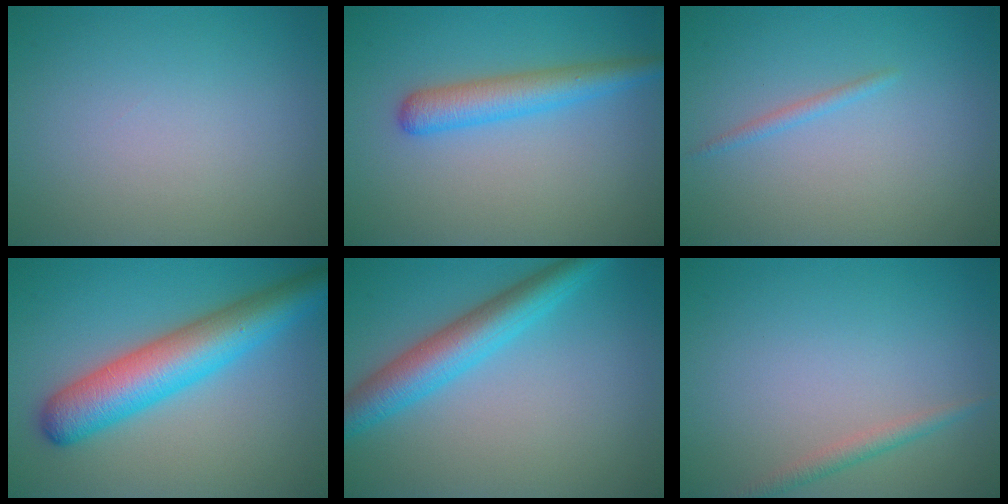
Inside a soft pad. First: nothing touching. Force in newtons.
{"total": 3.6, "press": 3.6, "slide": 0.1}
{"total": 0.8, "press": 0.8, "slide": 0.1}
{"total": 7.8, "press": 7.8, "slide": 0.3}
{"total": 5.3, "press": 5.3, "slide": 0.1}
{"total": 1.5, "press": 1.5, "slide": 0.0}